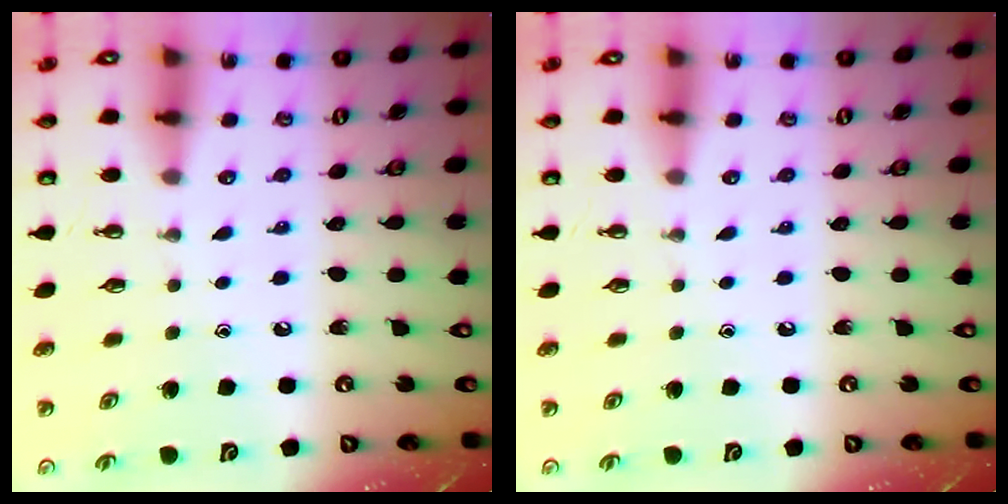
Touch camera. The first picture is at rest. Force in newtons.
{"total": 0.0}